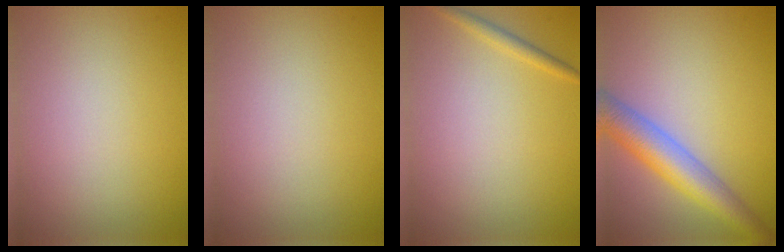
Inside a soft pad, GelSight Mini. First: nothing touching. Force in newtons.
{"total": 0.0}
{"total": 1.1, "press": 1.1, "slide": 0.1}
{"total": 5.6, "press": 5.6, "slide": 0.2}